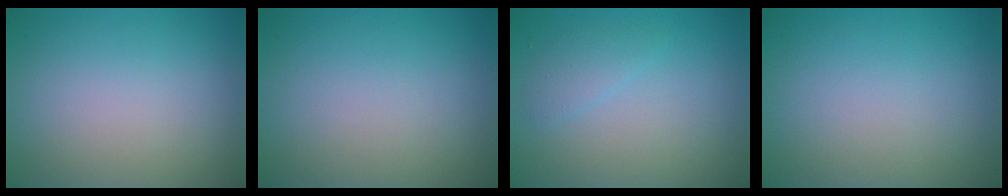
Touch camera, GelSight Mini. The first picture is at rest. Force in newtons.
{"total": 0.0}
{"total": 1.3, "press": 1.3, "slide": 0.0}
{"total": 0.0}